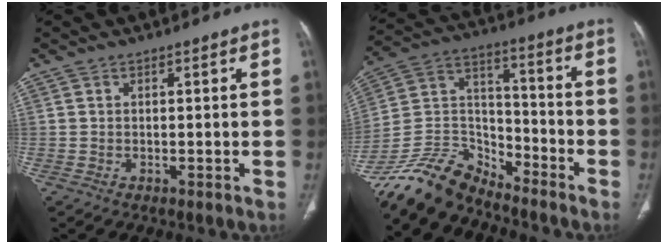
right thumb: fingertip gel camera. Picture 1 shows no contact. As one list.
[{"total": 13.9, "force": [-12.8, 4.6, 2.9], "torque": [-0.048, 0.091, -0.251]}]